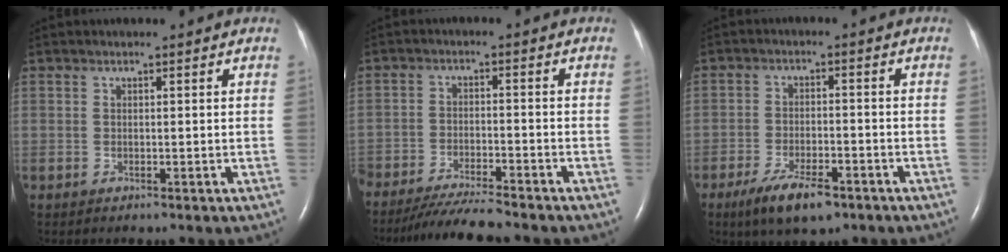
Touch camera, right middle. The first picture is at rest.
{"total": 8.8, "force": [-8.0, 0.0, 3.6], "torque": [-0.055, -0.025, -0.135]}
{"total": 7.5, "force": [-4.9, 2.3, 5.1], "torque": [-0.103, -0.009, -0.080]}